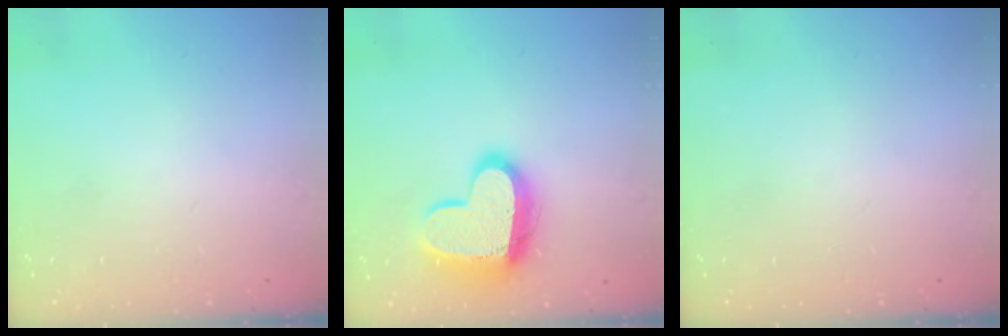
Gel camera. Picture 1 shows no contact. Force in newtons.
{"total": 16.2, "press": 16.2, "slide": 1.4}
{"total": 0.0}